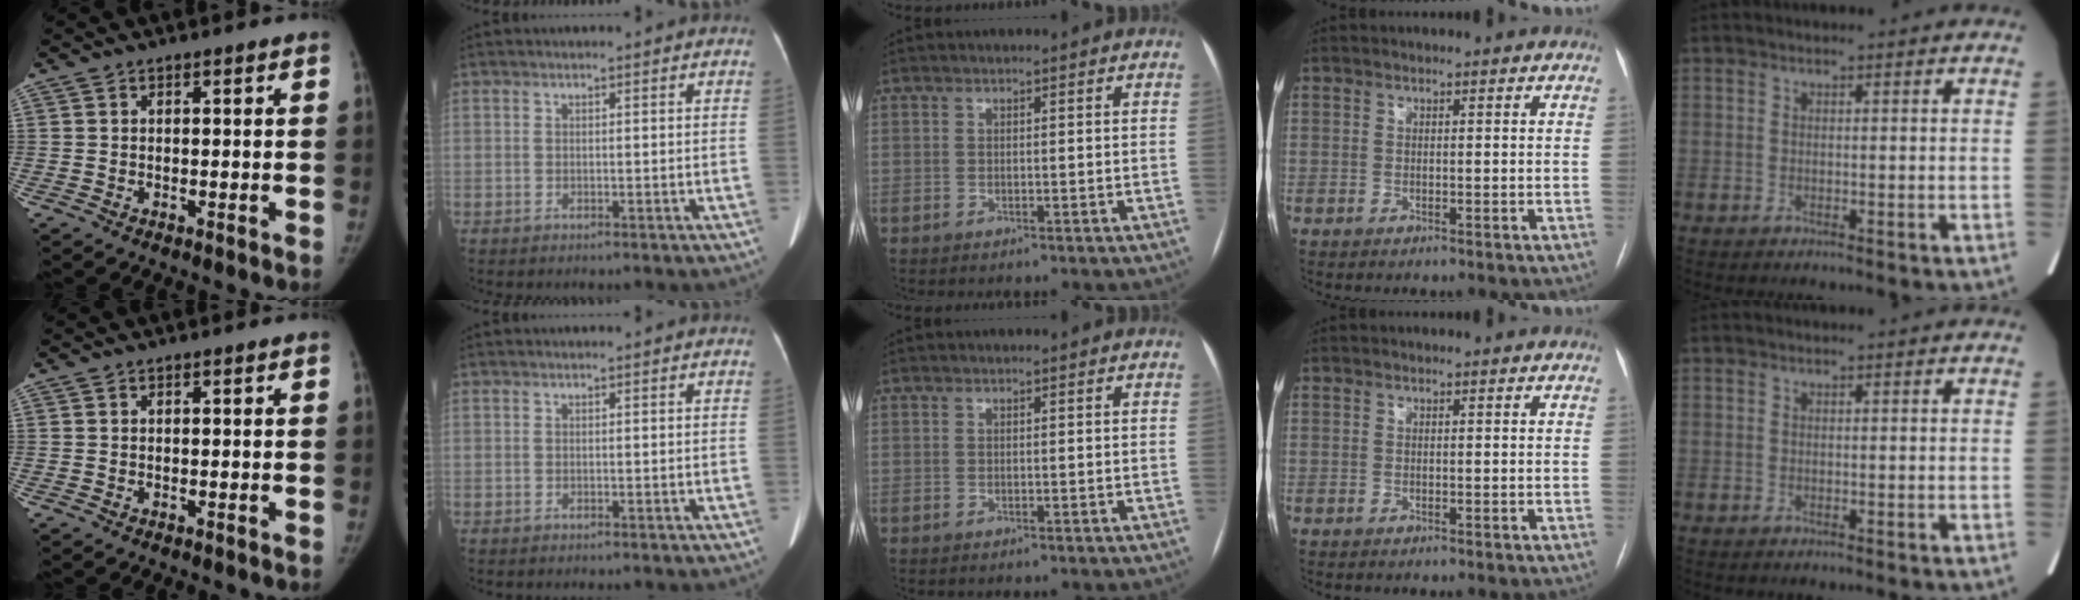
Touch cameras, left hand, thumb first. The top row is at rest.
{}